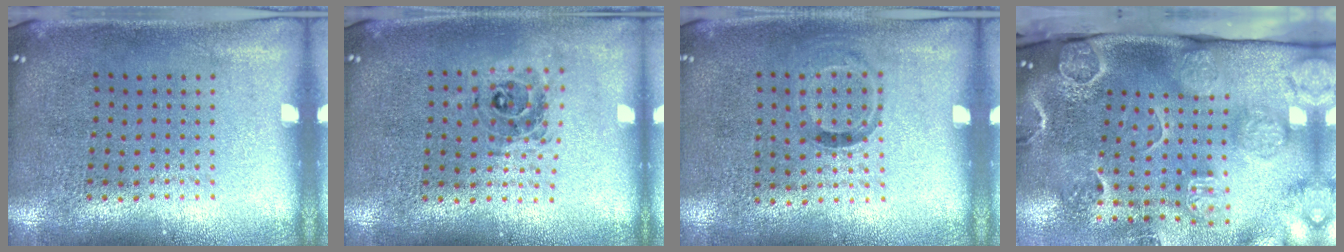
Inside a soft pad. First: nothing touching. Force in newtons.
{"total": 0.8, "press": 0.8, "slide": 0.0}
{"total": 0.9, "press": 0.6, "slide": 0.7}
{"total": 4.7, "press": 3.3, "slide": 3.3}